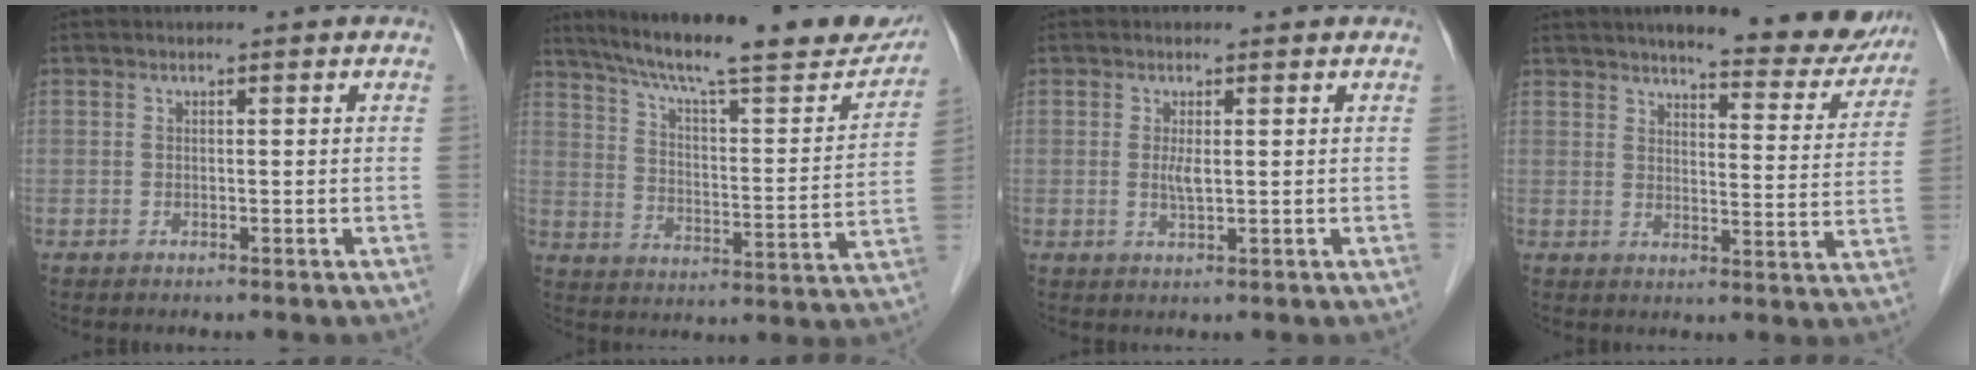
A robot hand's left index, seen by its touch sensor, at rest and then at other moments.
{"total": 24.5, "force": [21.1, 3.2, 12.0], "torque": [-0.193, -0.024, 0.288]}
{"total": 1.9, "force": [0.2, 0.3, 1.9], "torque": [-0.042, -0.003, 0.006]}
{"total": 14.7, "force": [12.9, 2.8, 6.5], "torque": [-0.066, -0.022, 0.151]}